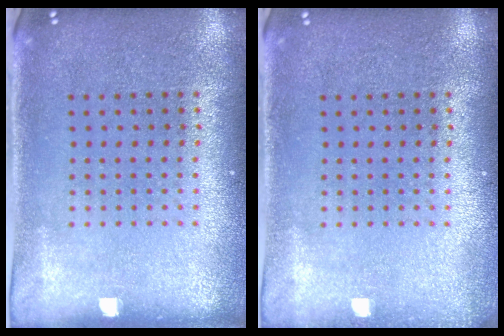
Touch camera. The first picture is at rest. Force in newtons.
{"total": 0.7, "press": 0.7, "slide": 0.1}